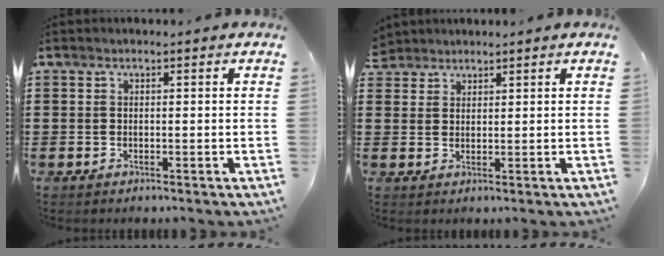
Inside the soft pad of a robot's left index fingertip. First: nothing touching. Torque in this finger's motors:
{"motor_torque": [0.01, 0.00, 0.00, -0.02]}